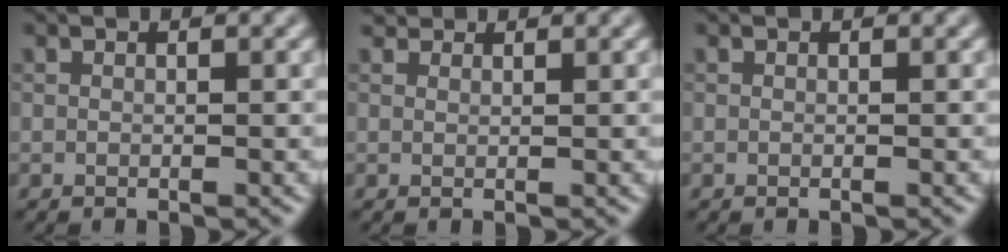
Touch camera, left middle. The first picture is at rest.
{"total": 1.9, "force": [1.7, 0.8, 0.5], "torque": [-0.013, -0.009, 0.023]}
{"total": 0.0}